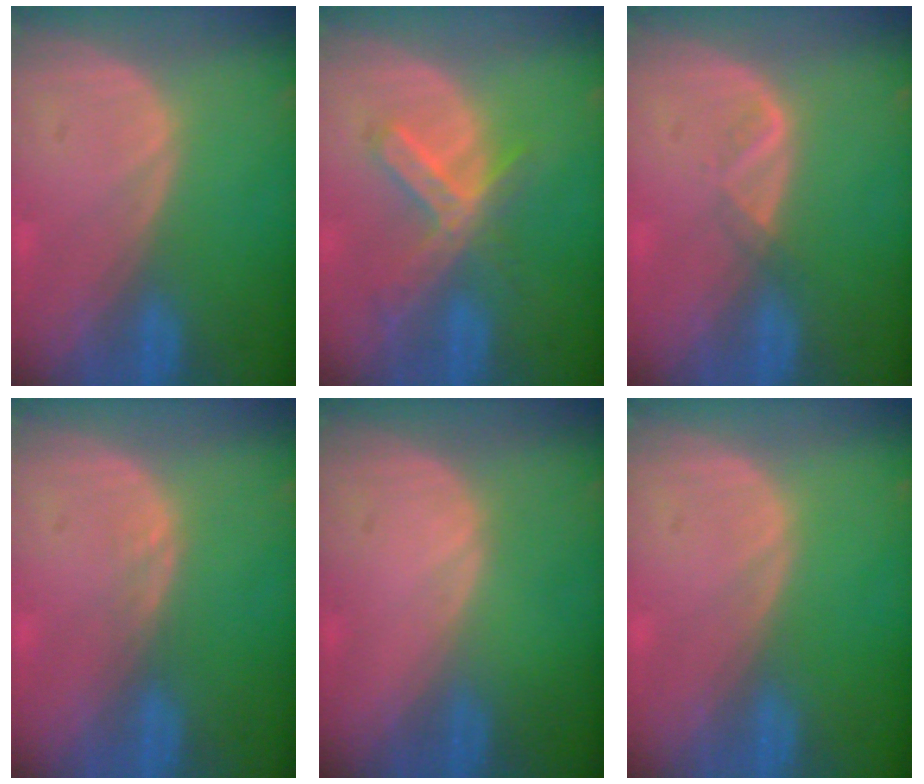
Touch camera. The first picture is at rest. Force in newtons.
{"total": 6.9, "press": 5.9, "slide": 3.5}
{"total": 1.6, "press": 1.5, "slide": 0.7}
{"total": 0.7, "press": 0.7, "slide": 0.1}
{"total": 0.0}
{"total": 0.0}